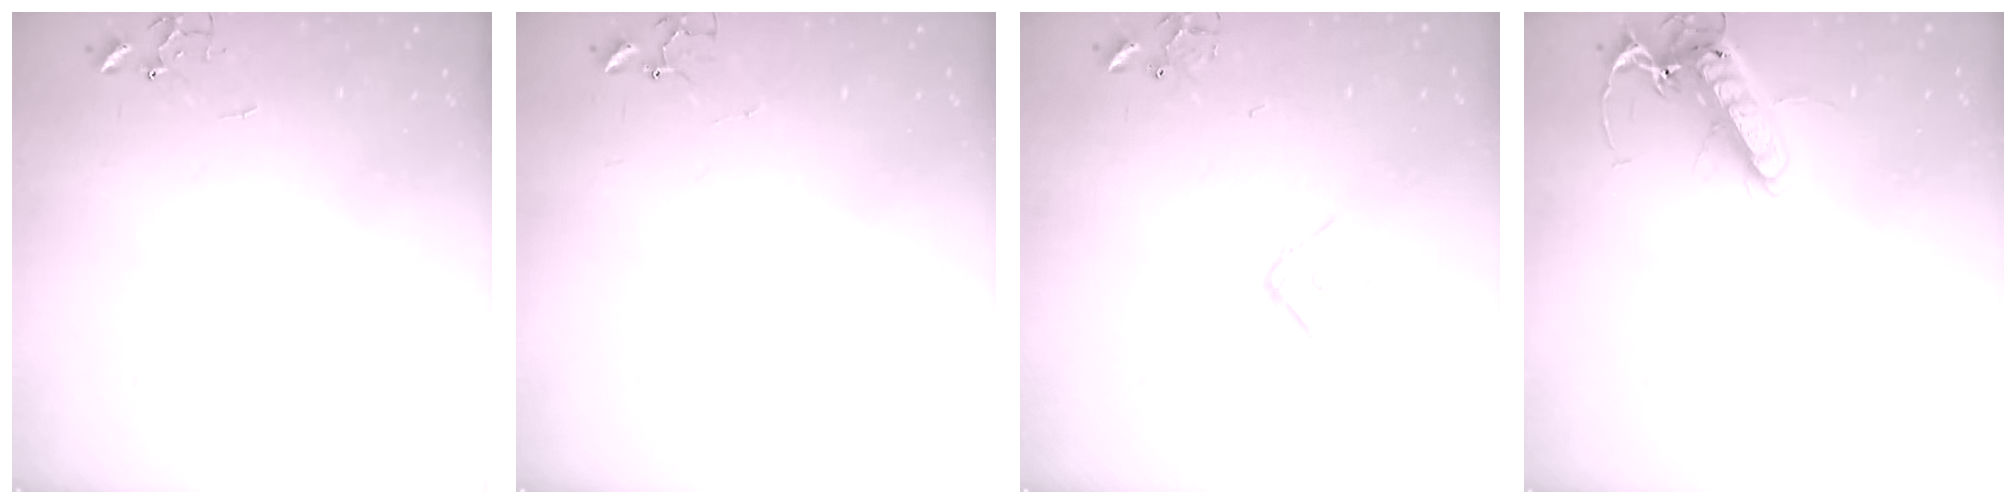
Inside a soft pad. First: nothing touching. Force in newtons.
{"total": 3.7, "press": 3.7, "slide": 0.3}
{"total": 12.5, "press": 12.4, "slide": 1.6}
{"total": 14.4, "press": 14.2, "slide": 2.2}